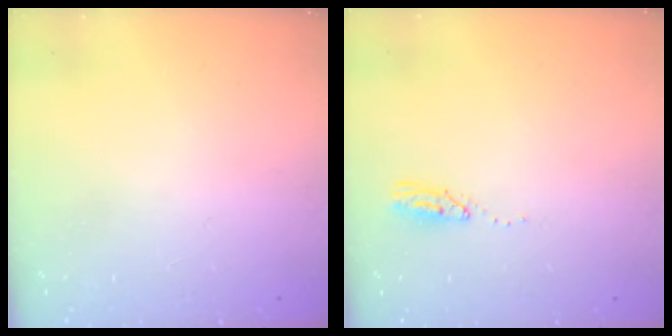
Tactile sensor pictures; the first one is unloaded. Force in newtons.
{"total": 3.6, "press": 3.5, "slide": 0.3}